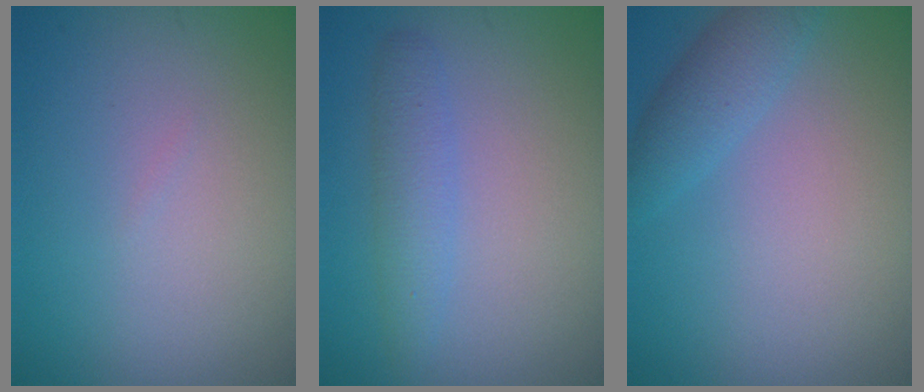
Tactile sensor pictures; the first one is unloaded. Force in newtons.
{"total": 2.2, "press": 2.2, "slide": 0.2}
{"total": 2.4, "press": 2.4, "slide": 0.1}